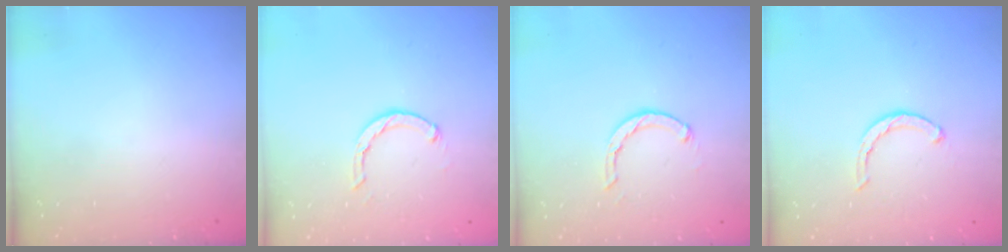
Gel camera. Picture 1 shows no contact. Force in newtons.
{"total": 2.1, "press": 2.1, "slide": 0.3}
{"total": 2.1, "press": 2.1, "slide": 0.3}
{"total": 2.7, "press": 2.7, "slide": 0.4}